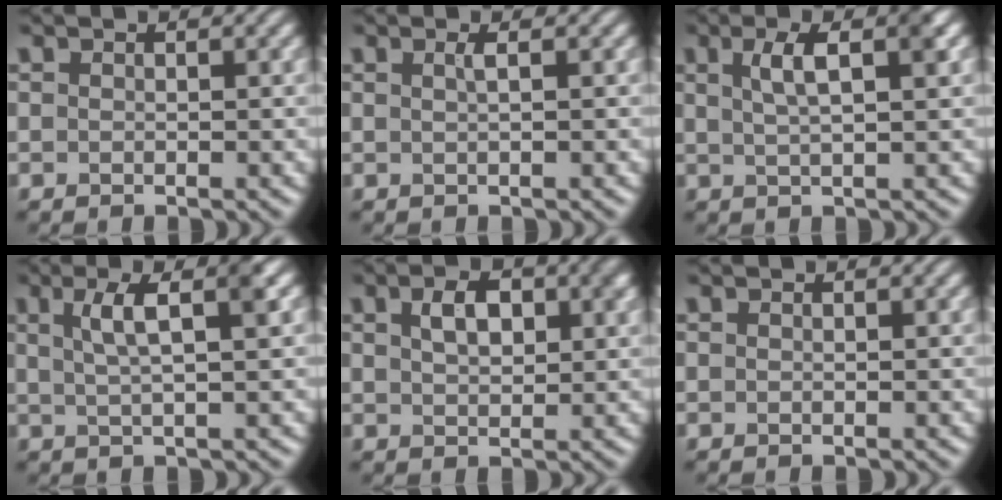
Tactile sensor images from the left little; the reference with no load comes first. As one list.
[{"total": 1.0, "force": [0.2, 0.3, 0.9], "torque": [-0.013, 0.003, 0.002]}, {"total": 3.9, "force": [1.3, 1.1, 3.5], "torque": [-0.052, 0.010, 0.020]}, {"total": 4.6, "force": [1.6, 1.0, 4.2], "torque": [-0.064, 0.007, 0.024]}, {"total": 4.0, "force": [1.3, 2.2, 3.0], "torque": [-0.055, 0.007, 0.024]}, {"total": 0.0}]